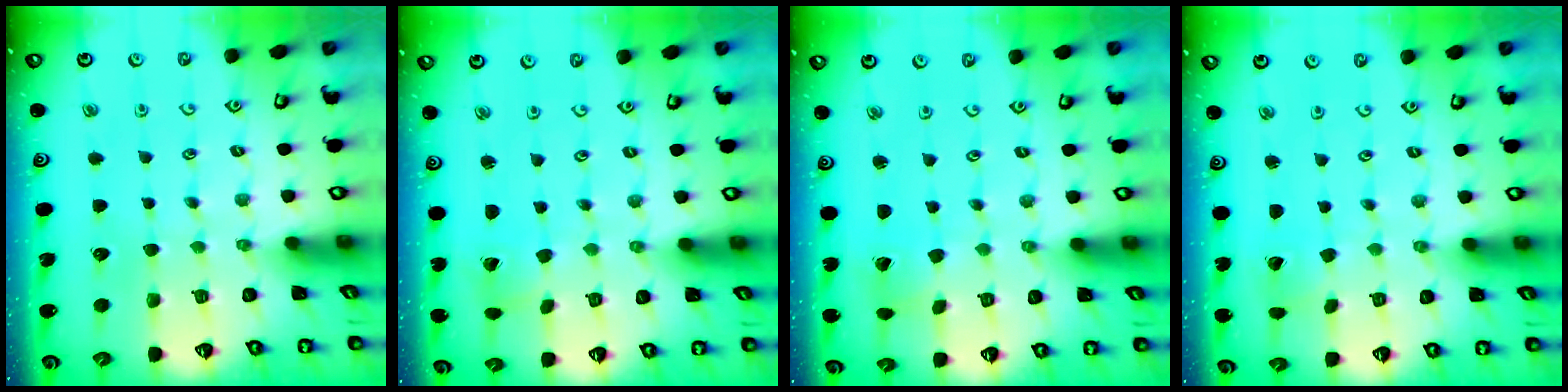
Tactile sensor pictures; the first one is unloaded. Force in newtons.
{"total": 2.3, "press": 2.3, "slide": 0.2}
{"total": 2.4, "press": 2.4, "slide": 0.3}
{"total": 1.5, "press": 1.5, "slide": 0.1}